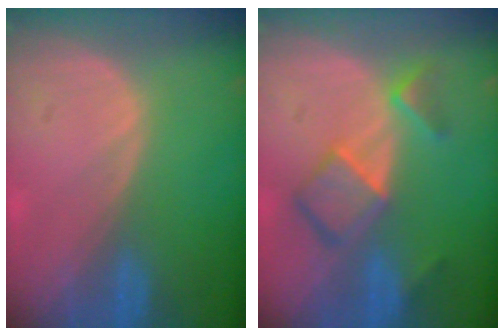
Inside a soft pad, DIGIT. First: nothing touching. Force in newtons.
{"total": 7.2, "press": 6.2, "slide": 3.7}